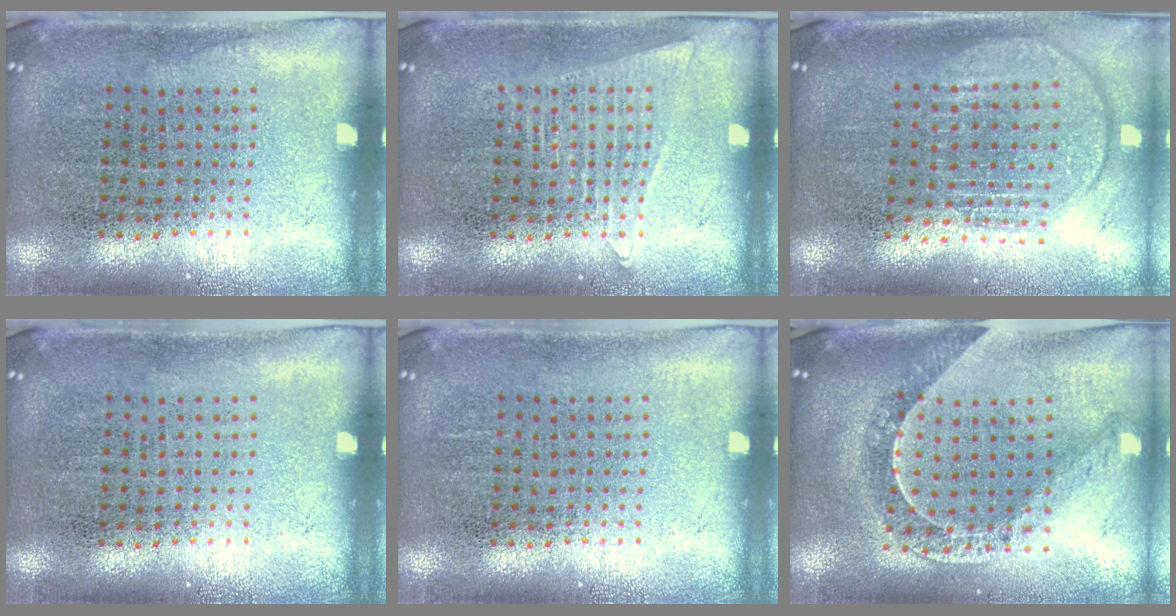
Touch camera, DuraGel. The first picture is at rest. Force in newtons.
{"total": 1.6, "press": 1.6, "slide": 0.1}
{"total": 1.8, "press": 1.5, "slide": 1.0}
{"total": 0.0}
{"total": 0.0}
{"total": 1.2, "press": 1.2, "slide": 0.2}